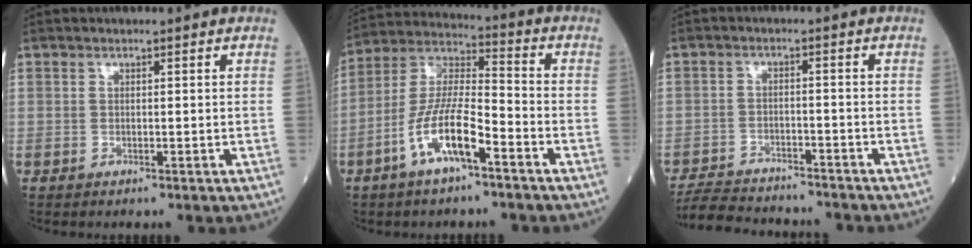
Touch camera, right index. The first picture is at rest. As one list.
[{"total": 11.3, "force": [-5.5, 2.5, 9.5], "torque": [-0.200, 0.005, -0.108]}, {"total": 11.0, "force": [-10.4, 2.1, 2.9], "torque": [-0.051, 0.004, -0.157]}]